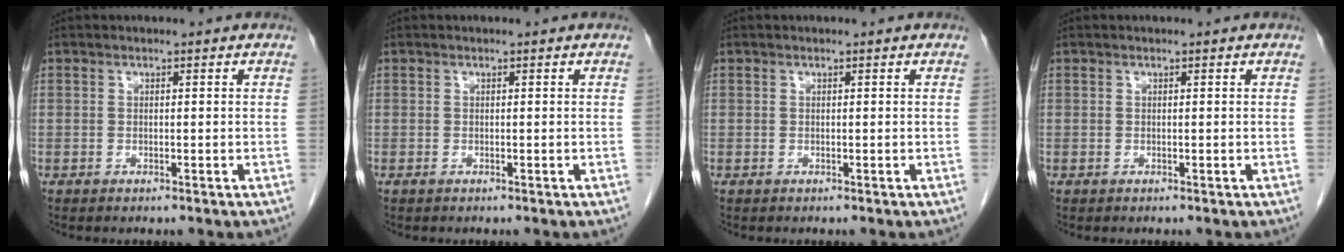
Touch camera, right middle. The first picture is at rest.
{"total": 0.0}
{"total": 0.0}
{"total": 0.0}